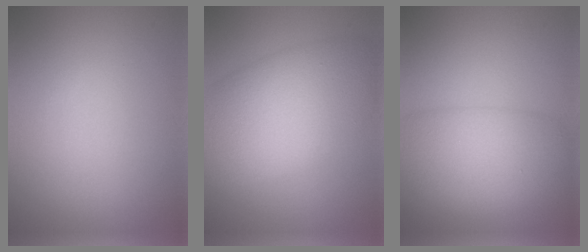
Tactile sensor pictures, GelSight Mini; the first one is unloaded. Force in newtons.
{"total": 9.4, "press": 9.4, "slide": 0.2}
{"total": 7.6, "press": 7.6, "slide": 0.6}